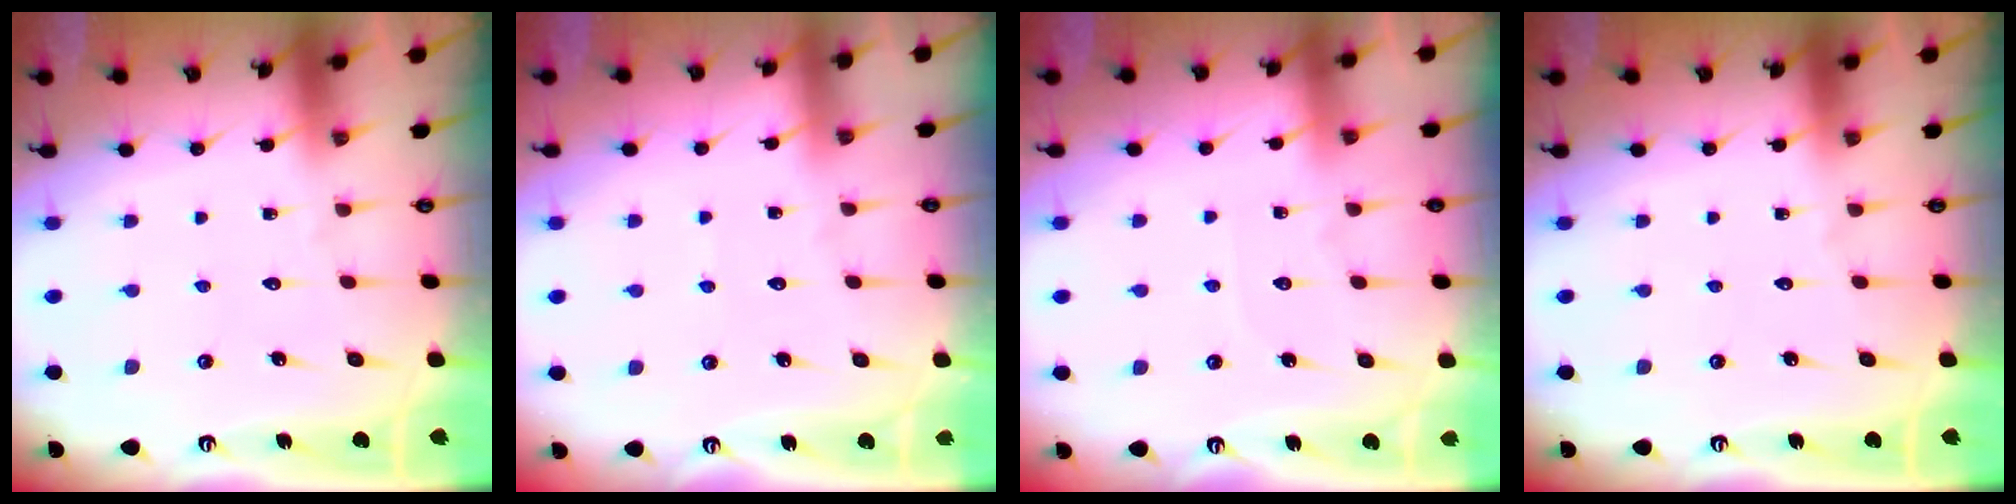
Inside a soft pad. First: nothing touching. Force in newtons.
{"total": 2.0, "press": 2.0, "slide": 0.3}
{"total": 3.3, "press": 3.3, "slide": 0.3}
{"total": 0.0}